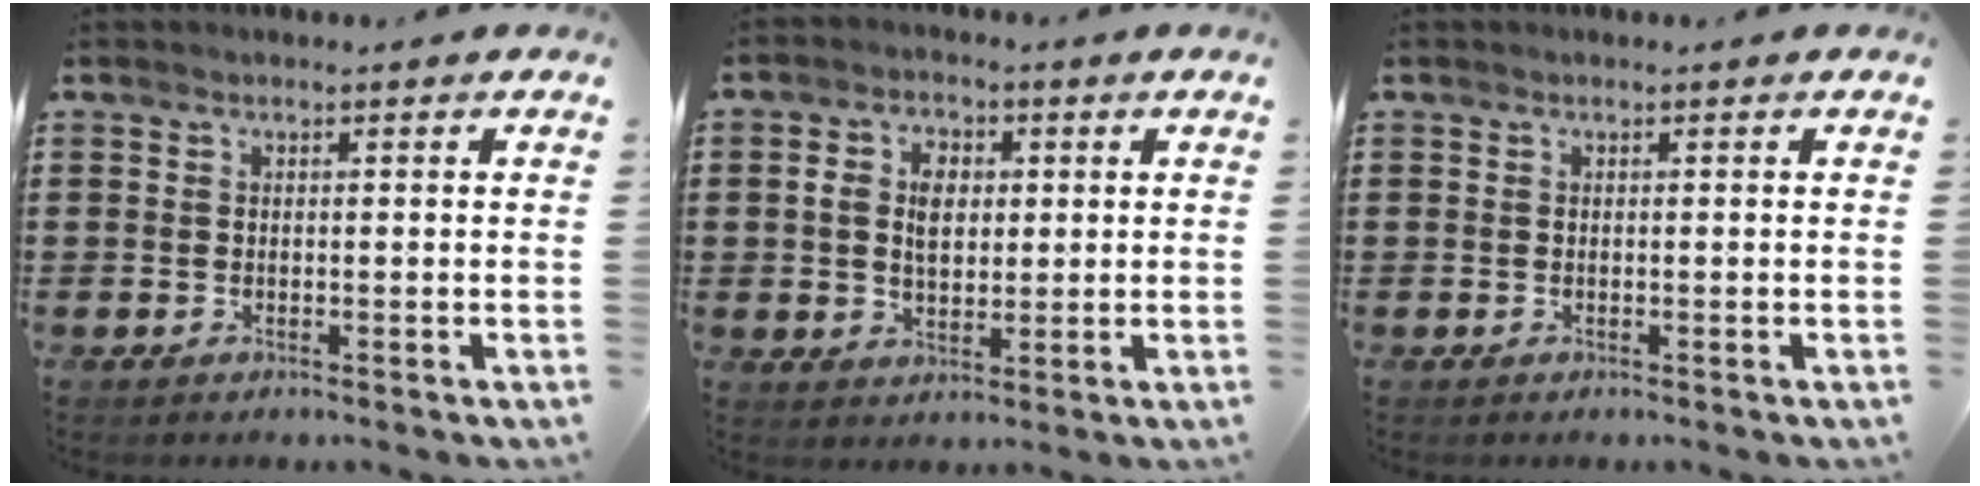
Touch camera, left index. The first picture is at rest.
{"total": 5.2, "force": [1.0, 3.6, 3.7], "torque": [-0.075, 0.012, 0.013]}
{"total": 0.0}